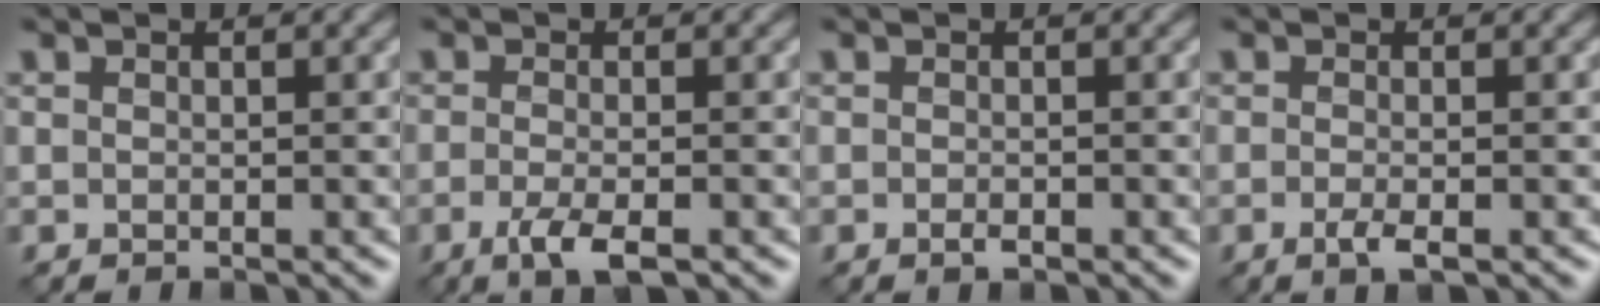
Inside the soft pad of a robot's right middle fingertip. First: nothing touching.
{"total": 3.0, "force": [-1.5, 0.7, 2.5], "torque": [-0.051, -0.006, -0.033]}
{"total": 0.8, "force": [-0.4, 0.3, 0.6], "torque": [-0.012, -0.002, -0.007]}
{"total": 1.7, "force": [-0.8, 0.4, 1.5], "torque": [-0.029, -0.006, -0.017]}